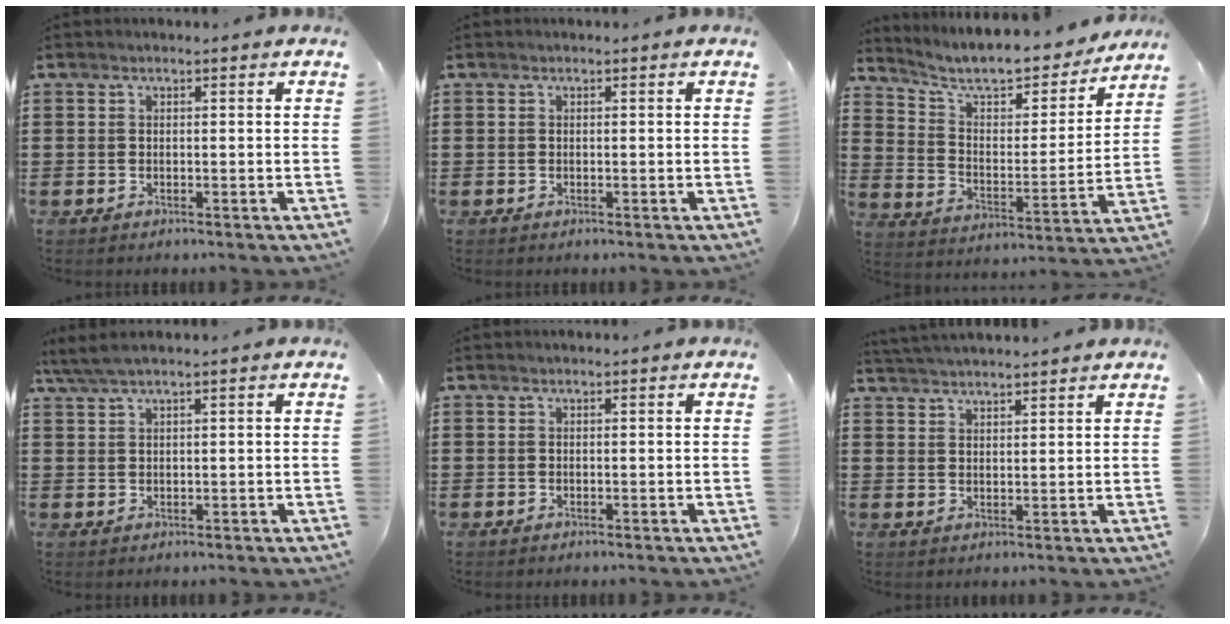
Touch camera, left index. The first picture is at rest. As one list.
[{"total": 0.0}, {"total": 8.9, "force": [7.9, 1.5, 3.7], "torque": [-0.098, -0.055, 0.132]}, {"total": 2.6, "force": [1.7, 0.0, 1.9], "torque": [-0.039, 0.001, 0.032]}, {"total": 0.0}, {"total": 2.8, "force": [2.8, -0.2, 0.2], "torque": [-0.012, -0.006, 0.054]}]